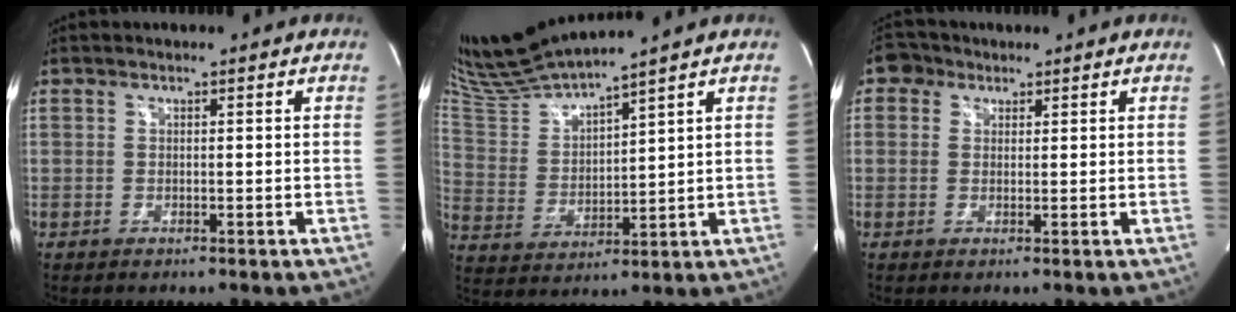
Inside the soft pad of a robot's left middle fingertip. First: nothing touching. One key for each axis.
{"total": 11.7, "fx": 10.9, "fy": -1.0, "fz": 4.1, "tx": -0.099, "ty": 0.004, "tz": 0.225}
{"total": 3.0, "fx": 1.5, "fy": 2.5, "fz": 0.7, "tx": -0.015, "ty": 0.011, "tz": 0.023}